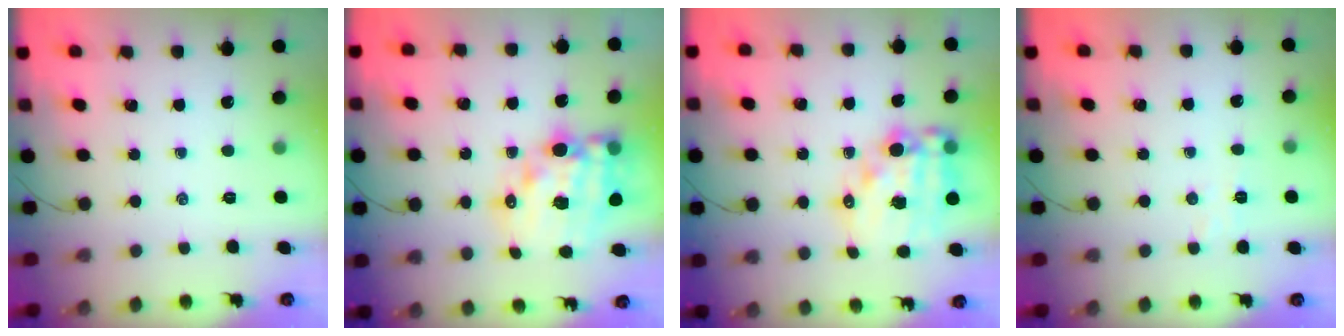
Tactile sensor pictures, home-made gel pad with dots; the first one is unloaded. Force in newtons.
{"total": 18.1, "press": 17.5, "slide": 4.6}
{"total": 15.7, "press": 15.3, "slide": 3.3}
{"total": 2.9, "press": 2.9, "slide": 0.7}